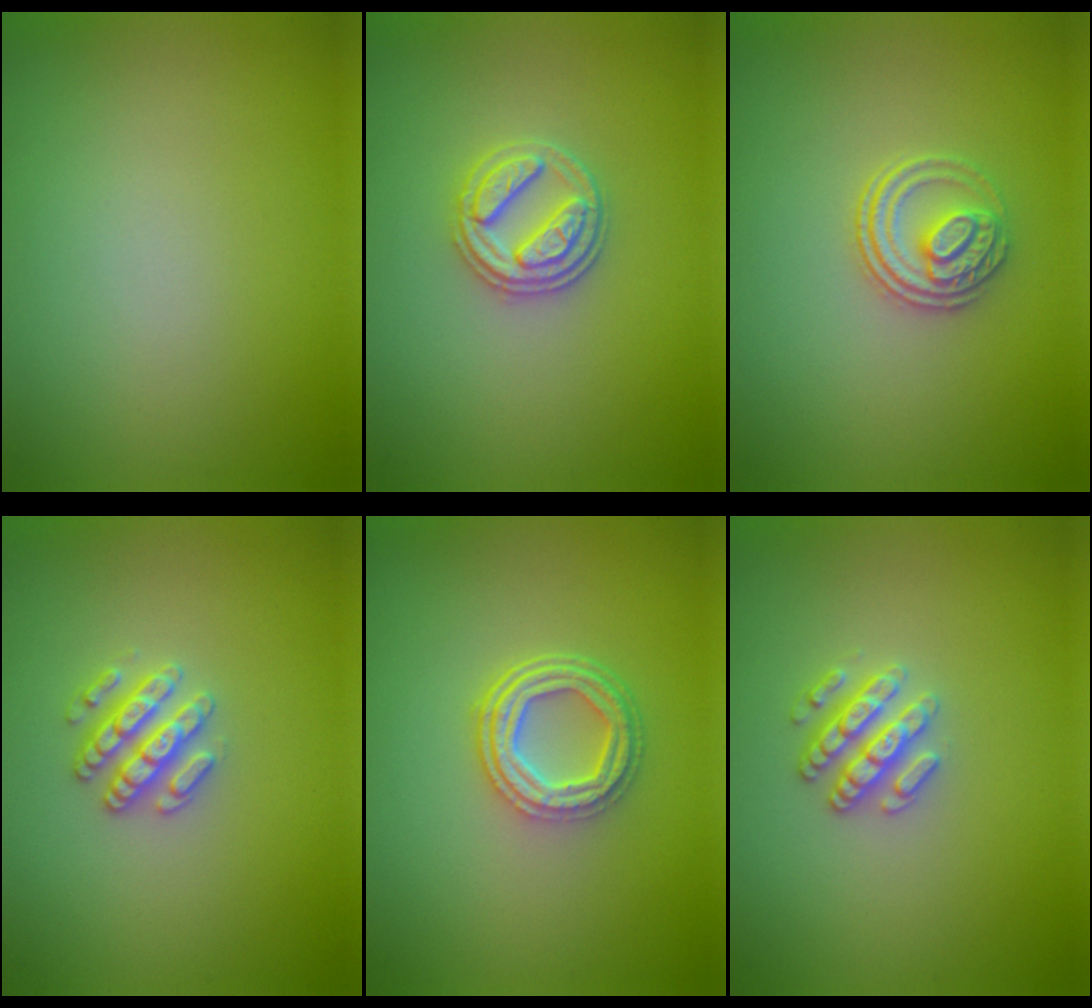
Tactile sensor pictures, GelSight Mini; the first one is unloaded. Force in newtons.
{"total": 3.3, "press": 3.0, "slide": 1.3}
{"total": 2.8, "press": 2.6, "slide": 1.2}
{"total": 2.6, "press": 2.6, "slide": 0.3}
{"total": 4.2, "press": 3.2, "slide": 2.6}
{"total": 2.6, "press": 2.5, "slide": 0.4}